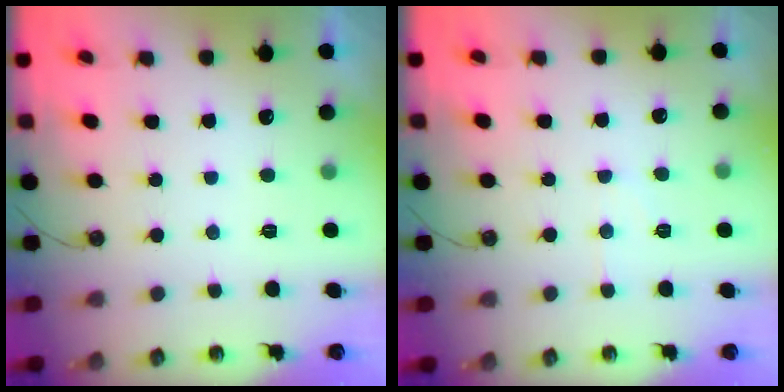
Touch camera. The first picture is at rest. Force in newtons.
{"total": 4.9, "press": 4.9, "slide": 0.7}